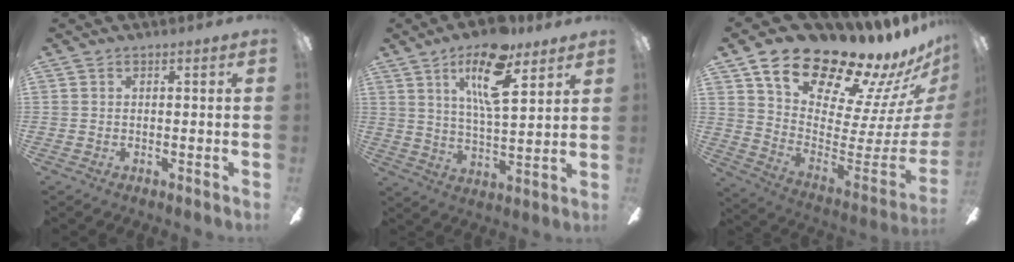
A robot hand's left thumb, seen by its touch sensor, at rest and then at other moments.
{"total": 15.6, "force": [9.2, 5.6, 11.3], "torque": [-0.193, -0.030, 0.153]}
{"total": 18.8, "force": [14.8, 5.6, 10.2], "torque": [-0.154, -0.137, 0.257]}